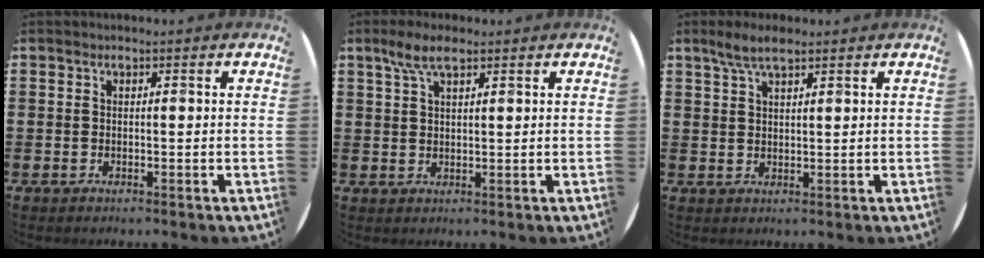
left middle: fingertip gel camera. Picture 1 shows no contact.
{"total": 4.3, "force": [2.8, 1.2, 3.0], "torque": [-0.057, 0.003, 0.048]}
{"total": 3.7, "force": [2.8, 0.9, 2.3], "torque": [-0.043, 0.002, 0.048]}